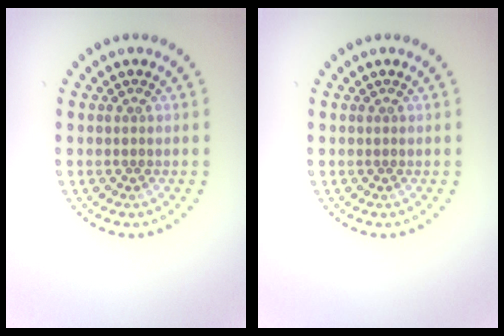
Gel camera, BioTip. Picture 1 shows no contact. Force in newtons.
{"total": 0.0}